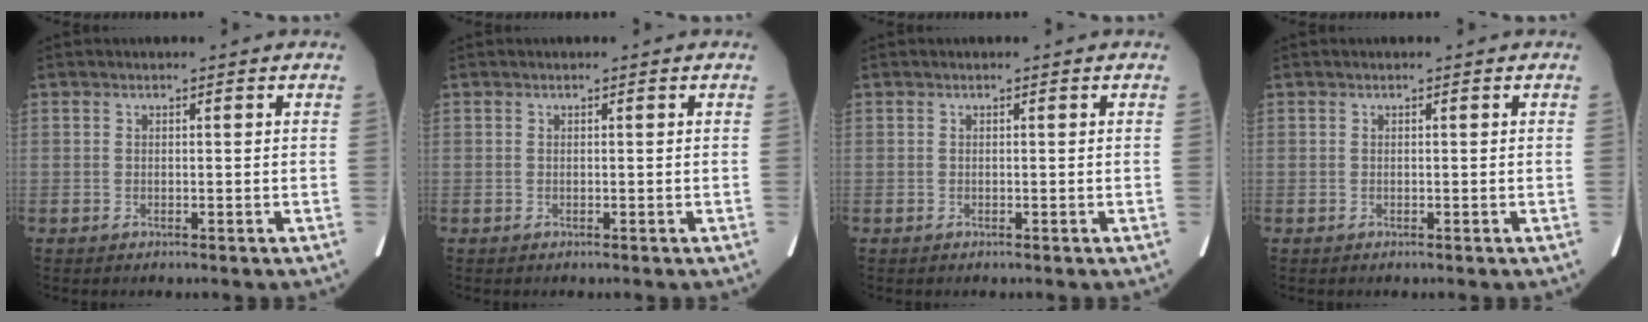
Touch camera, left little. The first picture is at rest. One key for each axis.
{"total": 0.0}
{"total": 0.0}
{"total": 0.0}